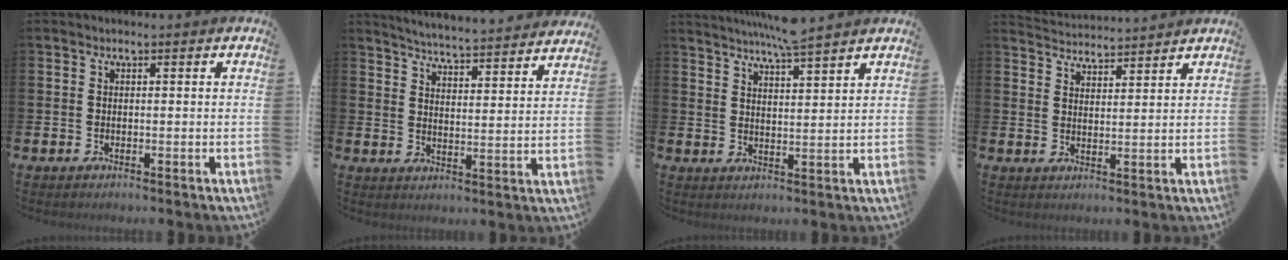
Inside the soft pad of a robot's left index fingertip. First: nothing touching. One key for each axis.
{"total": 5.4, "fx": 5.4, "fy": -0.2, "fz": 0.6, "tx": -0.026, "ty": -0.047, "tz": 0.091}
{"total": 6.0, "fx": 5.8, "fy": -0.4, "fz": 1.3, "tx": -0.040, "ty": -0.028, "tz": 0.104}
{"total": 4.0, "fx": 3.9, "fy": -0.1, "fz": -0.5, "tx": -0.001, "ty": -0.029, "tz": 0.070}